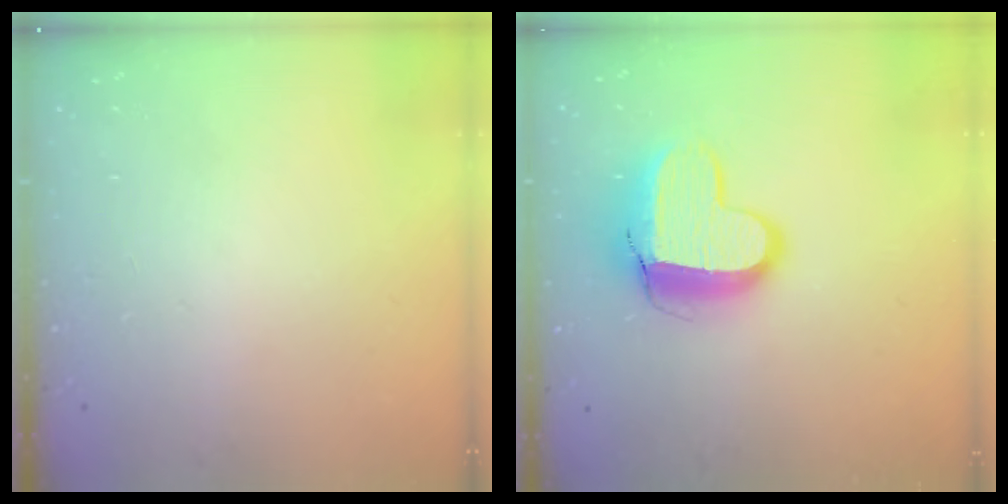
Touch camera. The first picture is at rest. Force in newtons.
{"total": 12.7, "press": 12.6, "slide": 1.1}